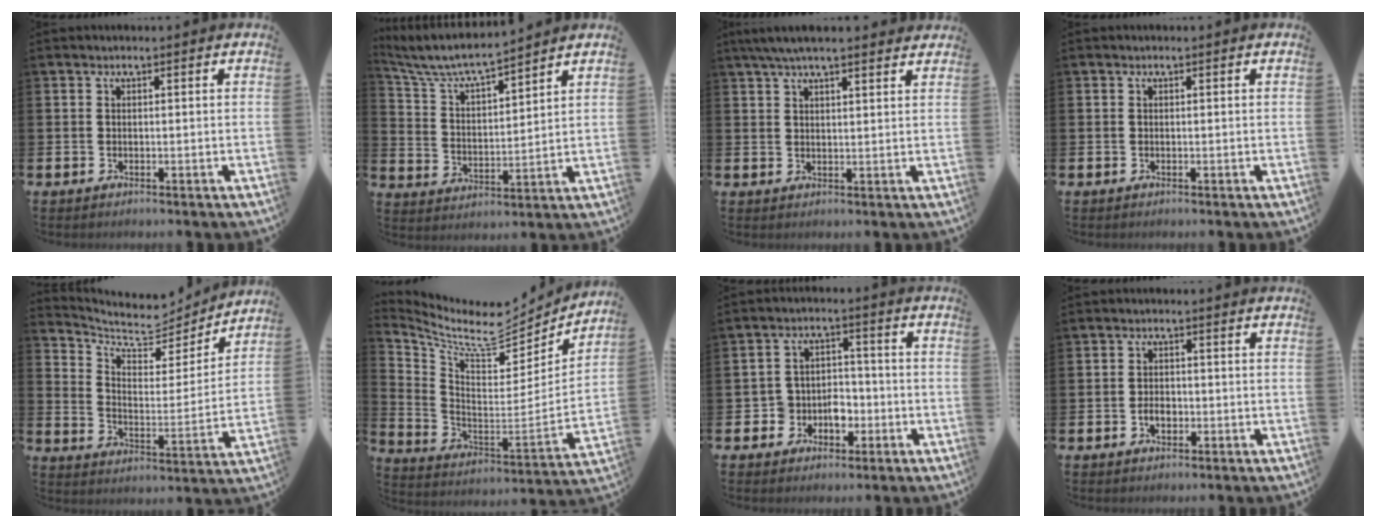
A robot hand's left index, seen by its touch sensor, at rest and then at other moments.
{"total": 6.4, "force": [6.1, 0.6, 2.1], "torque": [-0.071, -0.045, 0.102]}
{"total": 5.0, "force": [4.4, 0.6, 2.3], "torque": [-0.050, -0.008, 0.080]}
{"total": 0.0}
{"total": 7.2, "force": [6.4, 2.6, 2.0], "torque": [-0.072, -0.054, 0.105]}
{"total": 9.5, "force": [7.8, 3.4, 4.2], "torque": [-0.108, -0.061, 0.127]}
{"total": 4.6, "force": [-1.9, 4.0, 1.3], "torque": [-0.034, 0.008, -0.040]}
{"total": 2.3, "force": [-0.7, 1.5, 1.5], "torque": [-0.019, 0.000, -0.017]}